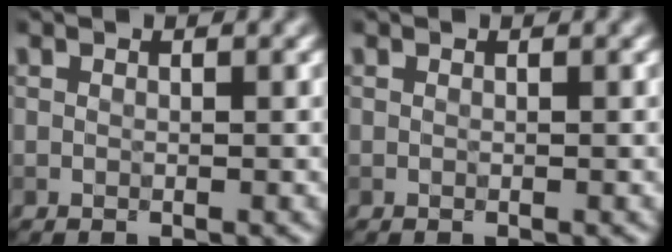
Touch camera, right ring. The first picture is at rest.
{"total": 0.0}